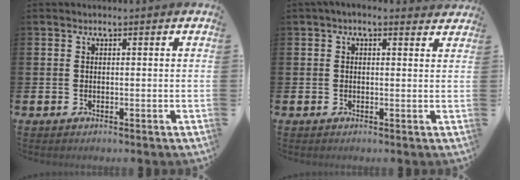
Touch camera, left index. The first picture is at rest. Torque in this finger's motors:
{"motor_torque": [1.14, -0.99, 0.69, 0.16]}